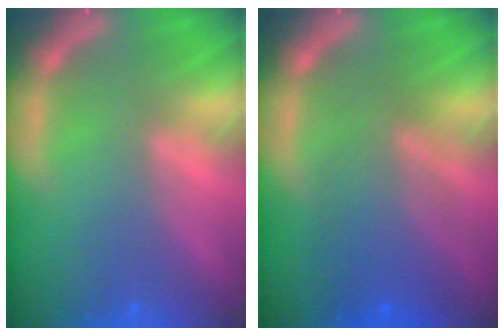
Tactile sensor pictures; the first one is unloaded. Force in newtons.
{"total": 6.0}